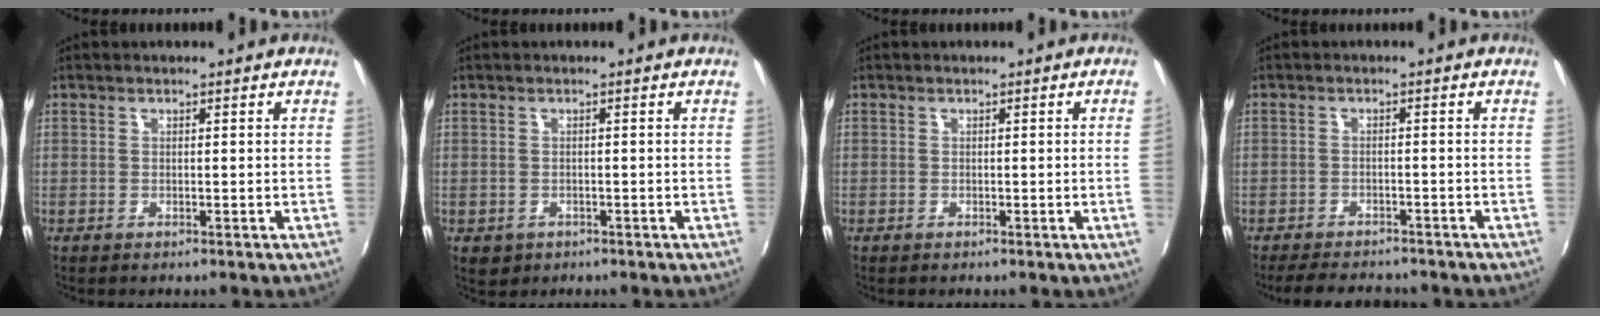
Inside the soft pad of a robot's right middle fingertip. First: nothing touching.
{"total": 2.7, "force": [-0.9, 2.2, 1.1], "torque": [-0.025, -0.006, -0.009]}
{"total": 1.1, "force": [0.0, -0.7, 0.9], "torque": [-0.007, -0.008, 0.002]}
{"total": 8.1, "force": [-7.1, 2.5, 2.9], "torque": [-0.077, -0.007, -0.106]}